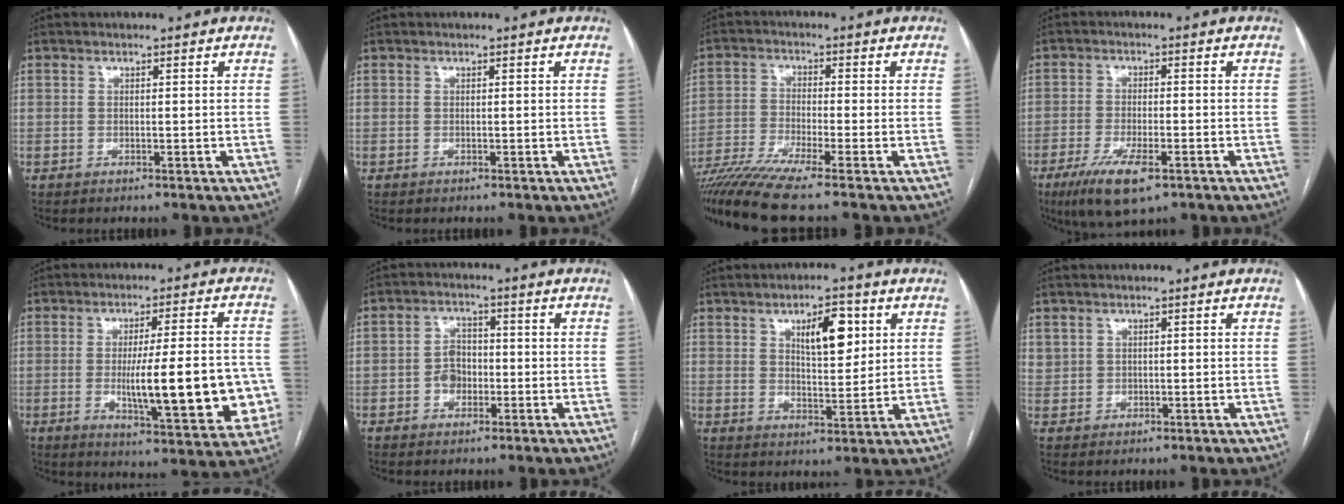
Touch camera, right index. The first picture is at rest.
{"total": 0.0}
{"total": 11.0, "force": [-8.9, -1.5, 6.2], "torque": [-0.108, -0.029, -0.154]}
{"total": 8.9, "force": [-5.1, 2.3, 7.0], "torque": [-0.130, -0.019, -0.082]}
{"total": 16.7, "force": [-2.7, 3.2, 16.2], "torque": [-0.206, 0.003, -0.025]}
{"total": 3.9, "force": [-1.0, 3.0, 2.3], "torque": [-0.042, 0.012, -0.018]}
{"total": 7.8, "force": [3.2, 2.8, 6.6], "torque": [-0.105, 0.005, 0.054]}
{"total": 1.8, "force": [1.0, 1.5, 0.1], "torque": [0.009, 0.006, 0.015]}